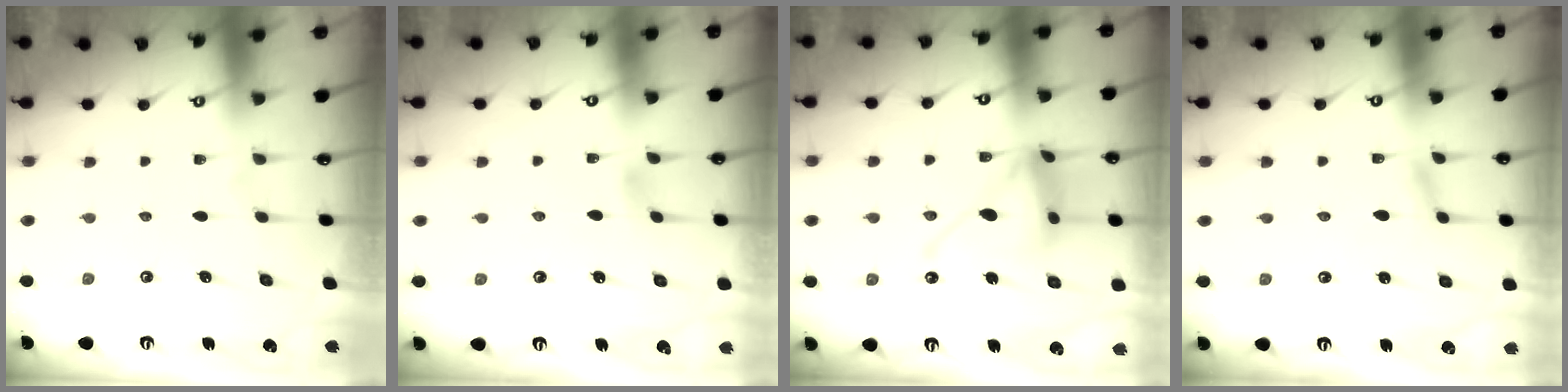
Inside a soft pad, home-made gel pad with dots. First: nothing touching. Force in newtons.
{"total": 3.6, "press": 3.6, "slide": 0.4}
{"total": 16.3, "press": 16.3, "slide": 1.4}
{"total": 4.1, "press": 4.1, "slide": 0.4}